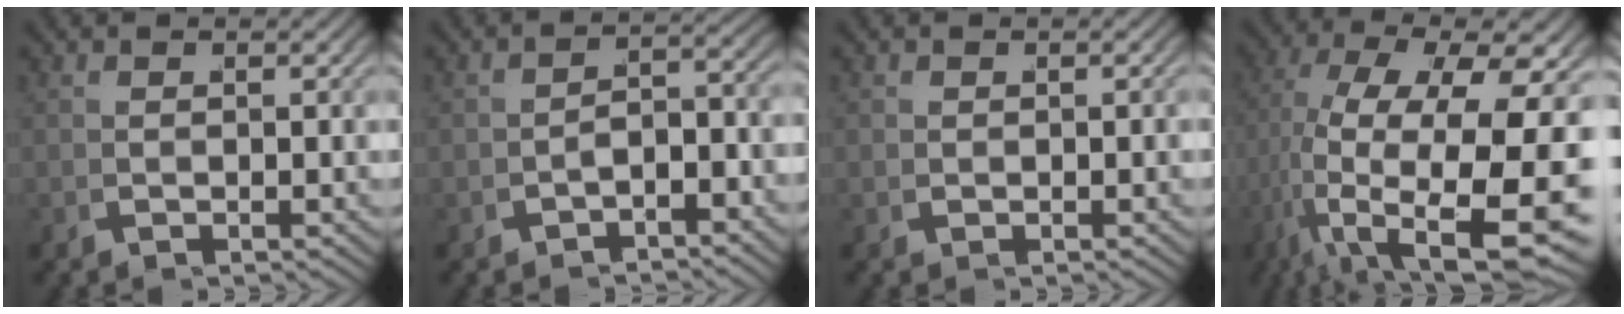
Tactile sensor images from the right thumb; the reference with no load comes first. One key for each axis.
{"total": 2.8, "fx": -1.8, "fy": 1.2, "fz": 1.8, "tx": -0.029, "ty": -0.007, "tz": -0.020}
{"total": 0.6, "fx": 0.2, "fy": 0.5, "fz": 0.2, "tx": -0.005, "ty": -0.004, "tz": 0.004}
{"total": 17.0, "fx": -1.1, "fy": 9.5, "fz": 14.1, "tx": -0.286, "ty": -0.075, "tz": 0.040}